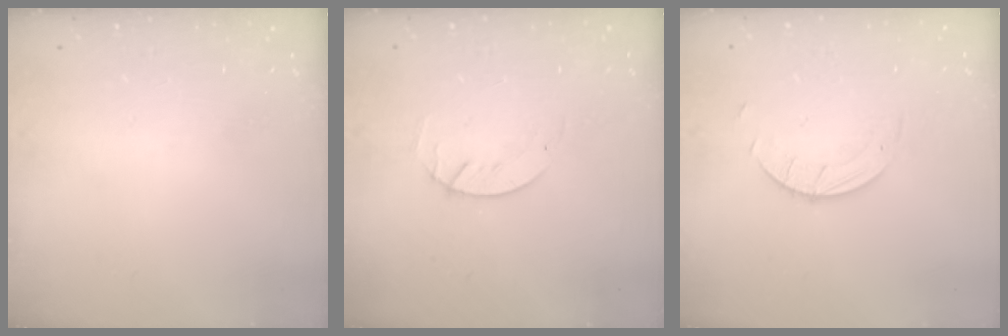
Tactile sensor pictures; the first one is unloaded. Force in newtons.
{"total": 1.4, "press": 1.4, "slide": 0.2}
{"total": 2.7, "press": 2.7, "slide": 0.3}